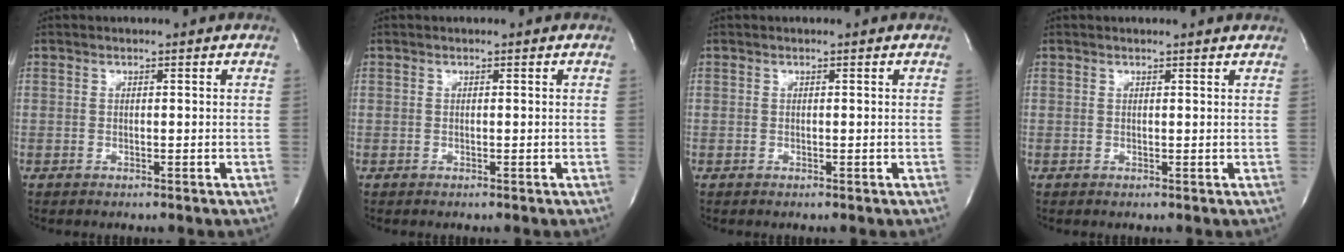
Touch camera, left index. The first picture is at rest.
{"total": 0.0}
{"total": 0.0}
{"total": 2.2, "force": [2.2, 0.0, 0.4], "torque": [-0.011, -0.004, 0.013]}